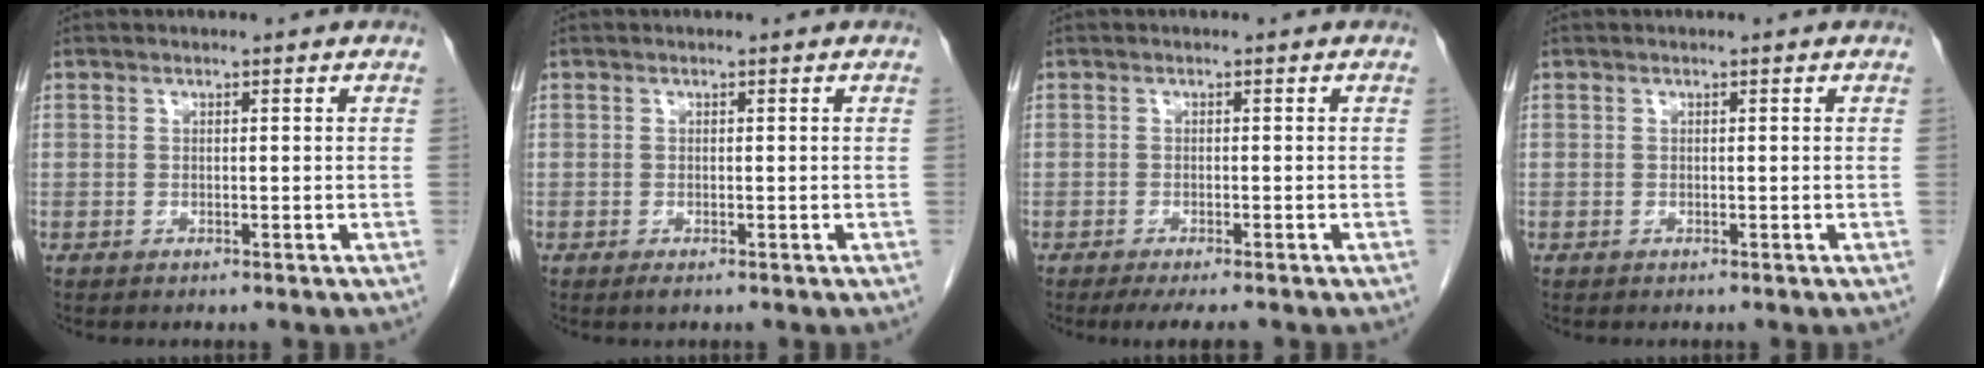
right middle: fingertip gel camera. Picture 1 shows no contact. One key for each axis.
{"total": 0.6, "fx": -0.4, "fy": 0.2, "fz": 0.5, "tx": -0.007, "ty": -0.002, "tz": -0.004}
{"total": 4.5, "fx": -3.6, "fy": 0.4, "fz": 2.6, "tx": -0.032, "ty": -0.010, "tz": -0.052}
{"total": 0.0}